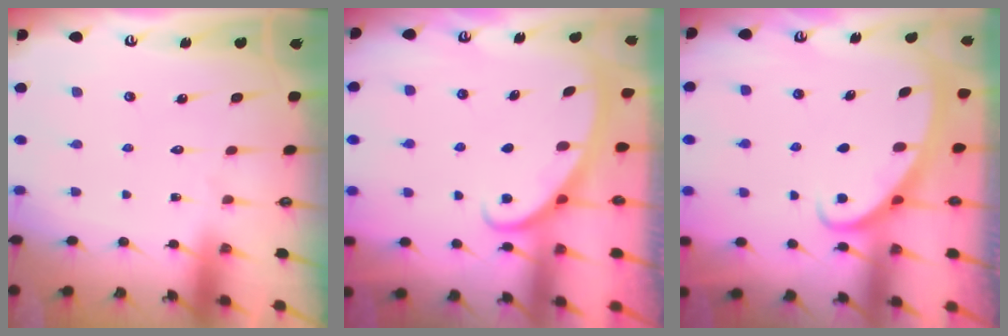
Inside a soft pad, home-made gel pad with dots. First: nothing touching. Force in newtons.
{"total": 3.0, "press": 3.0, "slide": 0.4}
{"total": 2.5, "press": 2.5, "slide": 0.5}